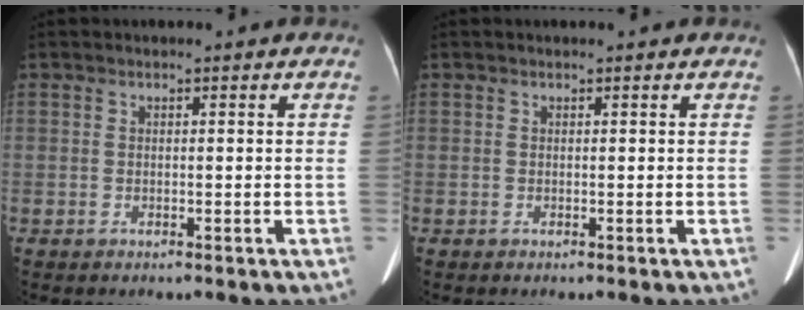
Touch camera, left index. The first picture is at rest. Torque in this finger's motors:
{"motor_torque": [0.00, 0.00, 0.00, 0.00]}